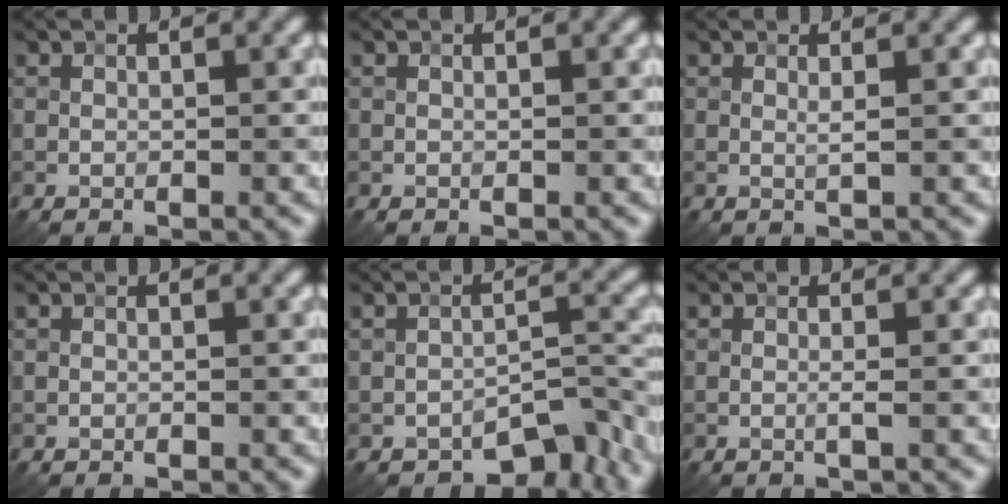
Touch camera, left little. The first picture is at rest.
{"total": 0.0}
{"total": 0.7, "force": [0.2, 0.0, 0.6], "torque": [-0.010, 0.000, 0.001]}
{"total": 0.0}
{"total": 5.5, "force": [-3.9, 2.2, 3.1], "torque": [-0.033, 0.005, -0.056]}
{"total": 0.9, "force": [-0.1, 0.1, 0.9], "torque": [-0.014, -0.002, -0.007]}